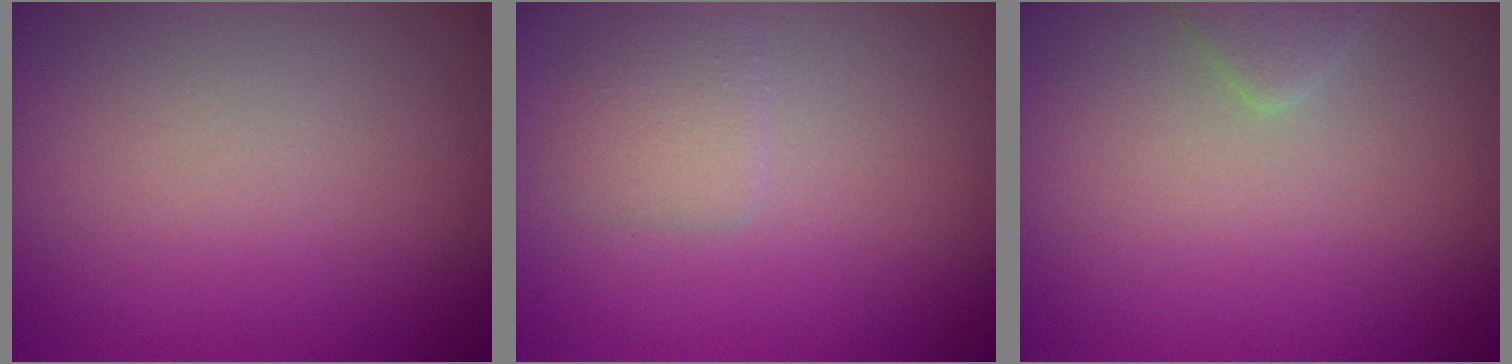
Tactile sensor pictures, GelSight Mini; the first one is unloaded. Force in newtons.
{"total": 1.8, "press": 1.8, "slide": 0.1}
{"total": 1.3, "press": 1.3, "slide": 0.1}